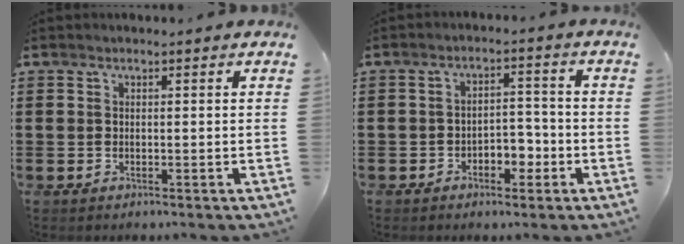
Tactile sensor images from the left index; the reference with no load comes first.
{"total": 3.7, "force": [-2.4, 2.1, 1.9], "torque": [-0.037, 0.010, -0.050]}